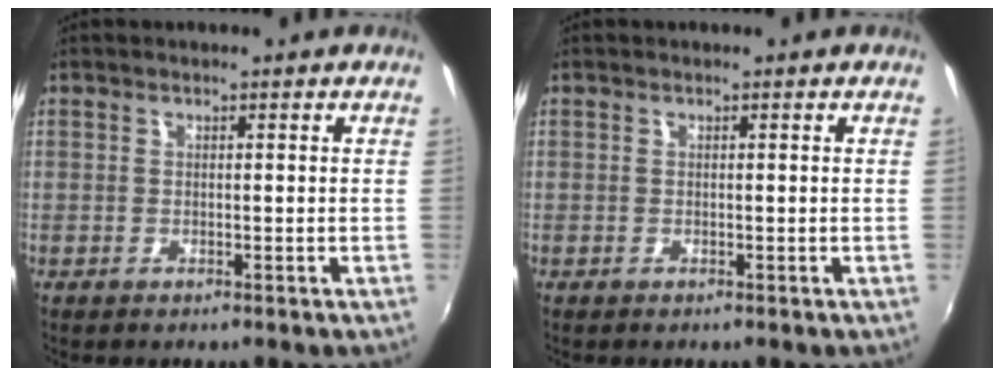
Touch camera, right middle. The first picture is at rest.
{"total": 0.0}